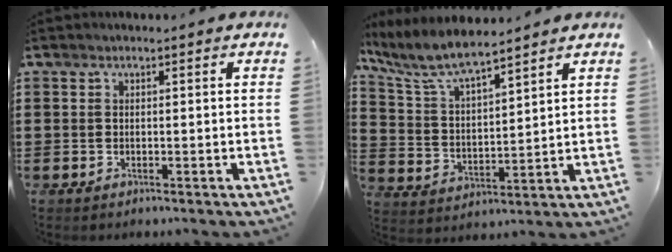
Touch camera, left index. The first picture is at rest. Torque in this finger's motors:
{"motor_torque": [1.10, -1.04, 0.20, 0.09]}